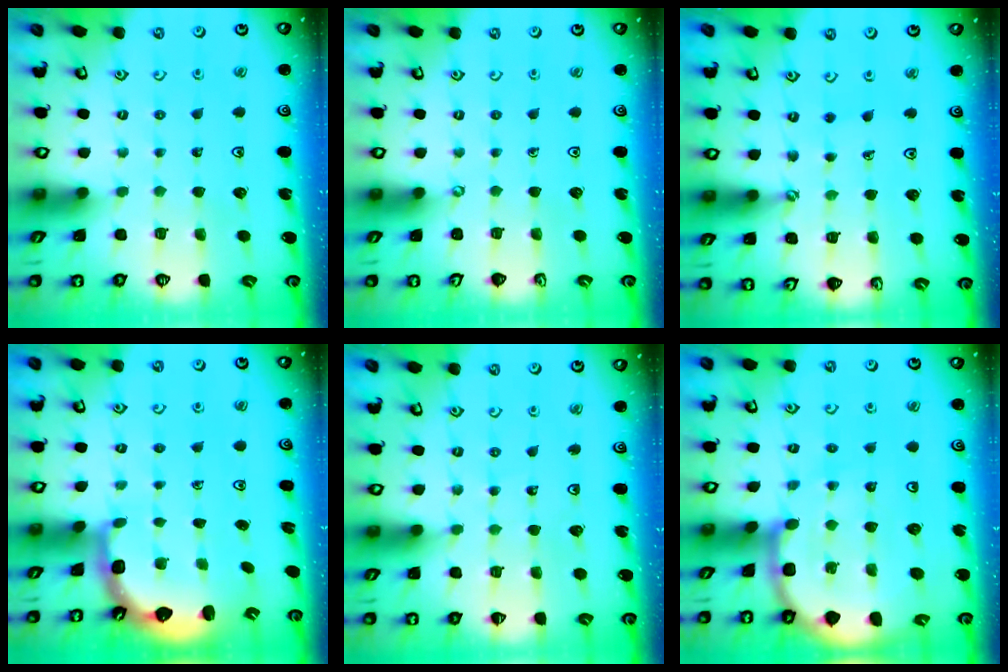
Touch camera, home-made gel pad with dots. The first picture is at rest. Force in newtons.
{"total": 0.0}
{"total": 2.8, "press": 2.5, "slide": 1.3}
{"total": 2.7, "press": 2.1, "slide": 1.7}
{"total": 4.4, "press": 3.9, "slide": 2.1}
{"total": 10.8, "press": 10.7, "slide": 1.3}